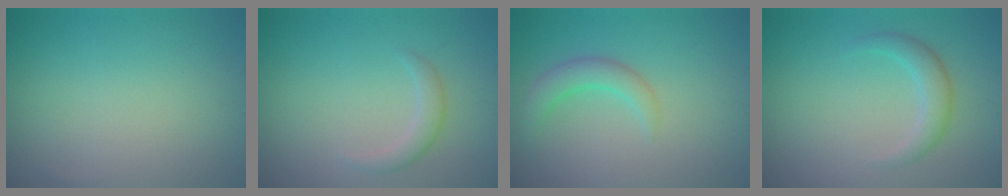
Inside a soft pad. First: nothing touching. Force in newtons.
{"total": 1.6, "press": 1.6, "slide": 0.0}
{"total": 2.4, "press": 2.4, "slide": 0.3}
{"total": 2.2, "press": 2.2, "slide": 0.1}